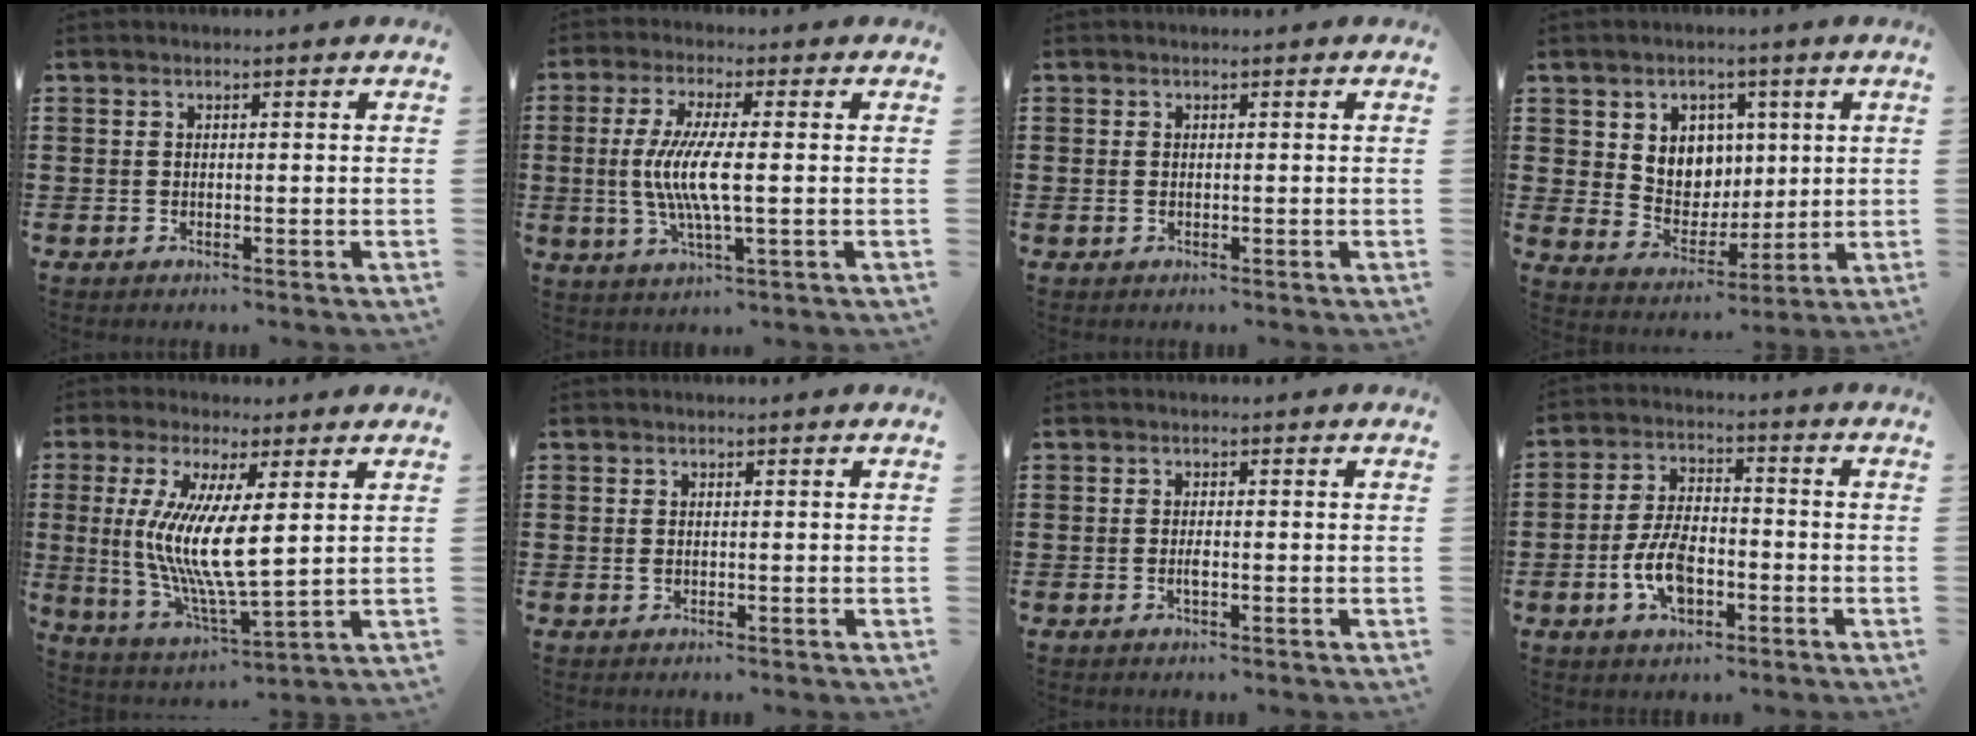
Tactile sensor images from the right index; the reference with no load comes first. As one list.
[{"total": 7.5, "force": [-0.3, 1.2, 7.4], "torque": [-0.154, -0.010, -0.013]}, {"total": 0.7, "force": [-0.1, 0.4, 0.6], "torque": [-0.014, 0.002, -0.002]}, {"total": 6.7, "force": [2.5, 6.0, 1.6], "torque": [-0.049, -0.003, 0.045]}, {"total": 9.8, "force": [2.0, 2.2, 9.4], "torque": [-0.203, -0.015, 0.033]}, {"total": 0.9, "force": [0.0, 0.5, 0.7], "torque": [-0.015, 0.003, -0.001]}, {"total": 1.4, "force": [-0.3, 0.4, 1.3], "torque": [-0.032, -0.004, -0.007]}, {"total": 7.7, "force": [-2.6, 4.1, 5.9], "torque": [-0.133, 0.002, -0.052]}]